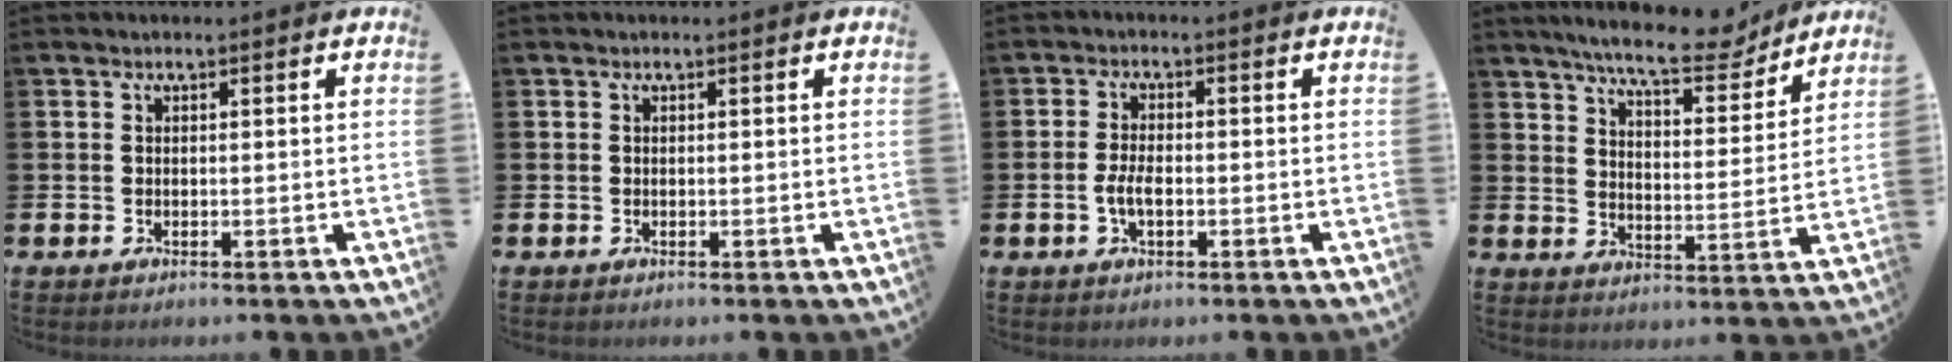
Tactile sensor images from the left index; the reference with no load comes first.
{"total": 0.0}
{"total": 2.9, "force": [-0.7, 1.3, 2.5], "torque": [-0.046, 0.003, -0.013]}
{"total": 9.1, "force": [8.4, 1.5, 3.4], "torque": [-0.073, -0.047, 0.145]}